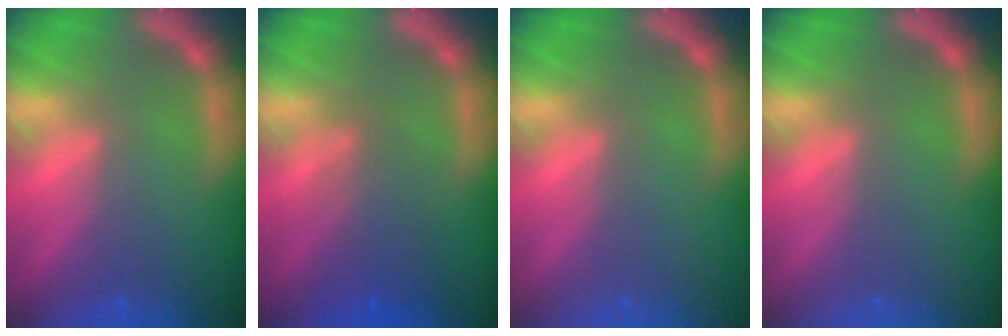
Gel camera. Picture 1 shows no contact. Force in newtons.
{"total": 3.5}
{"total": 0.0}
{"total": 0.0}